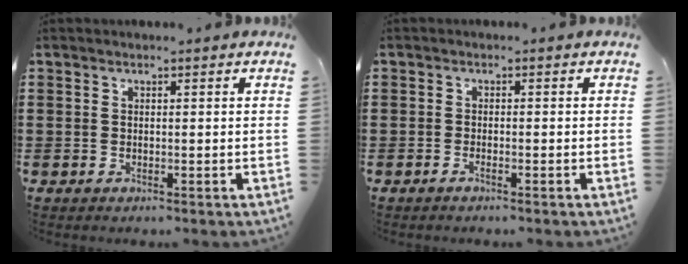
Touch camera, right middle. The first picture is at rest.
{"total": 0.8, "force": [-0.5, 0.1, 0.6], "torque": [-0.012, -0.003, -0.009]}